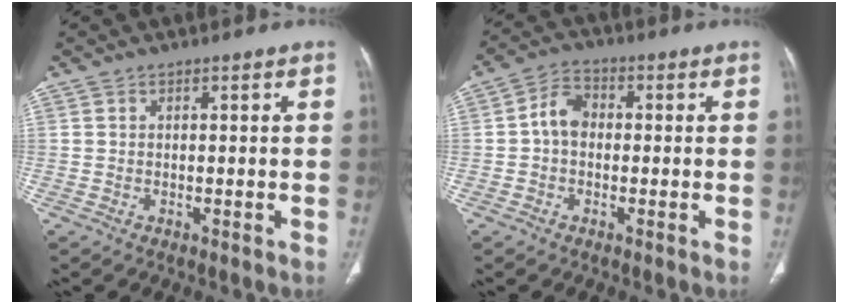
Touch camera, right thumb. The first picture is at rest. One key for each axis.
{"total": 5.1, "fx": -0.3, "fy": 3.9, "fz": 3.3, "tx": -0.044, "ty": 0.018, "tz": -0.015}